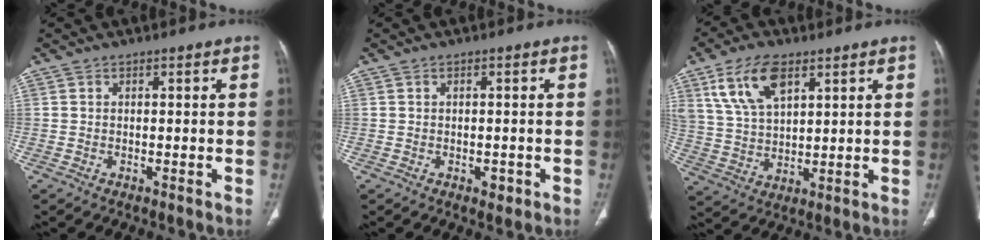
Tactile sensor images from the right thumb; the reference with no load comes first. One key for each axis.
{"total": 1.8, "fx": -0.6, "fy": 1.1, "fz": 1.2, "tx": -0.008, "ty": 0.001, "tz": -0.004}
{"total": 11.6, "fx": 6.0, "fy": 5.9, "fz": 8.0, "tx": -0.150, "ty": -0.015, "tz": 0.125}